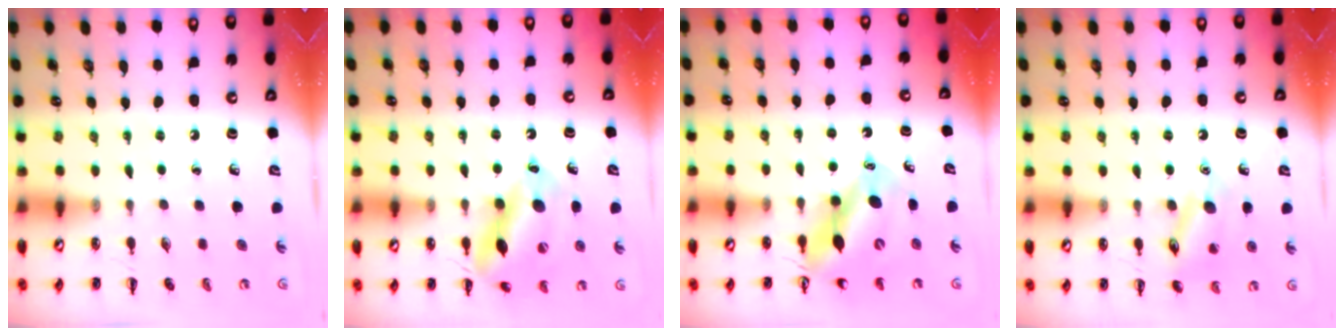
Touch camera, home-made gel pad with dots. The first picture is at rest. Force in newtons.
{"total": 14.4, "press": 14.3, "slide": 1.7}
{"total": 12.2, "press": 11.6, "slide": 3.9}
{"total": 12.6, "press": 12.6, "slide": 0.7}